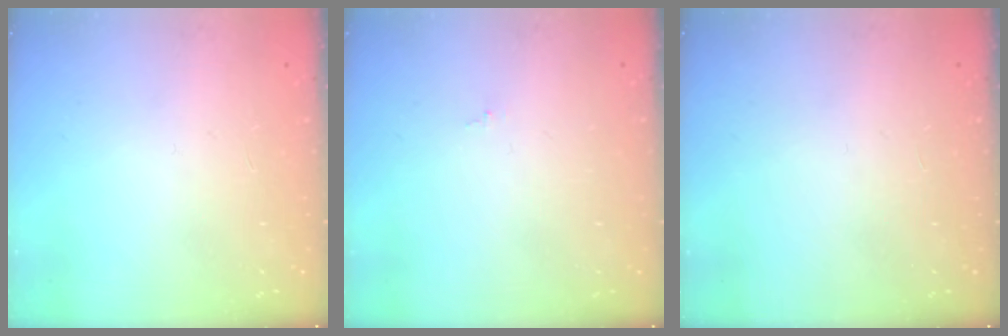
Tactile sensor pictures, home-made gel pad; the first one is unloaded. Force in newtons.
{"total": 0.0}
{"total": 0.0}